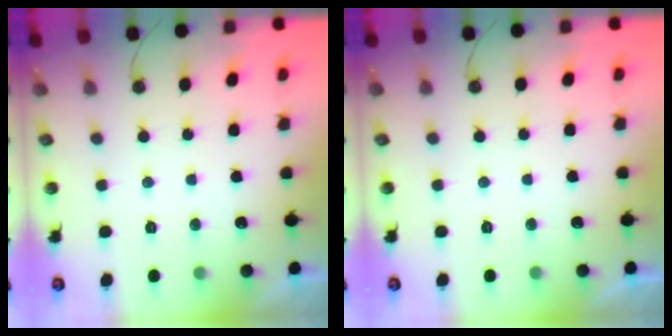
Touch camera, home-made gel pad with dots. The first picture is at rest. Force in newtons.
{"total": 0.0}